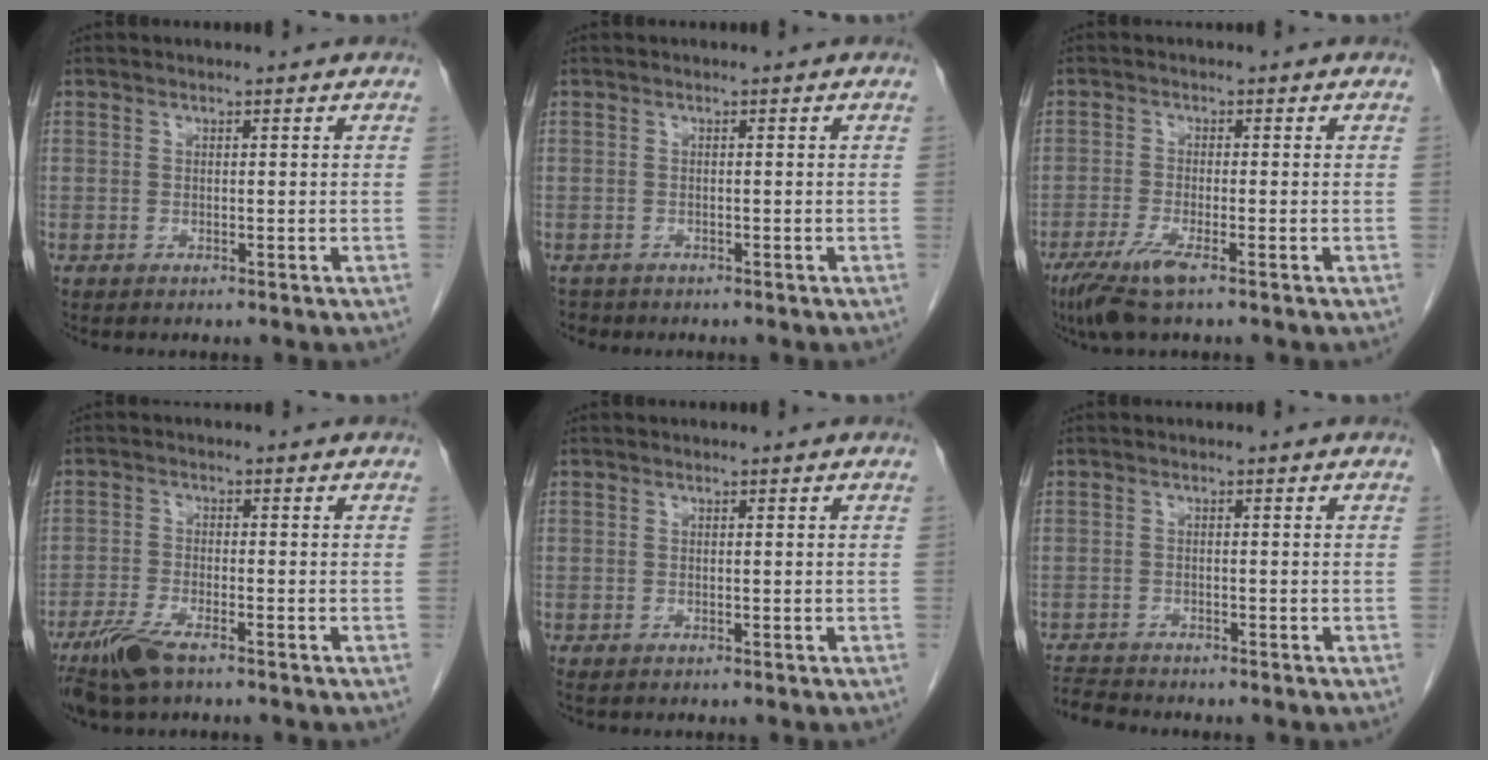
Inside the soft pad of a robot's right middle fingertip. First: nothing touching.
{"total": 1.1, "force": [-1.0, 0.6, -0.1], "torque": [-0.007, -0.001, -0.017]}
{"total": 5.3, "force": [-3.3, 0.4, 4.1], "torque": [-0.087, -0.016, -0.064]}
{"total": 6.2, "force": [-4.4, 1.4, 4.2], "torque": [-0.090, -0.013, -0.080]}
{"total": 0.0}
{"total": 3.3, "force": [-3.3, -0.1, 0.0], "torque": [-0.001, -0.017, -0.061]}